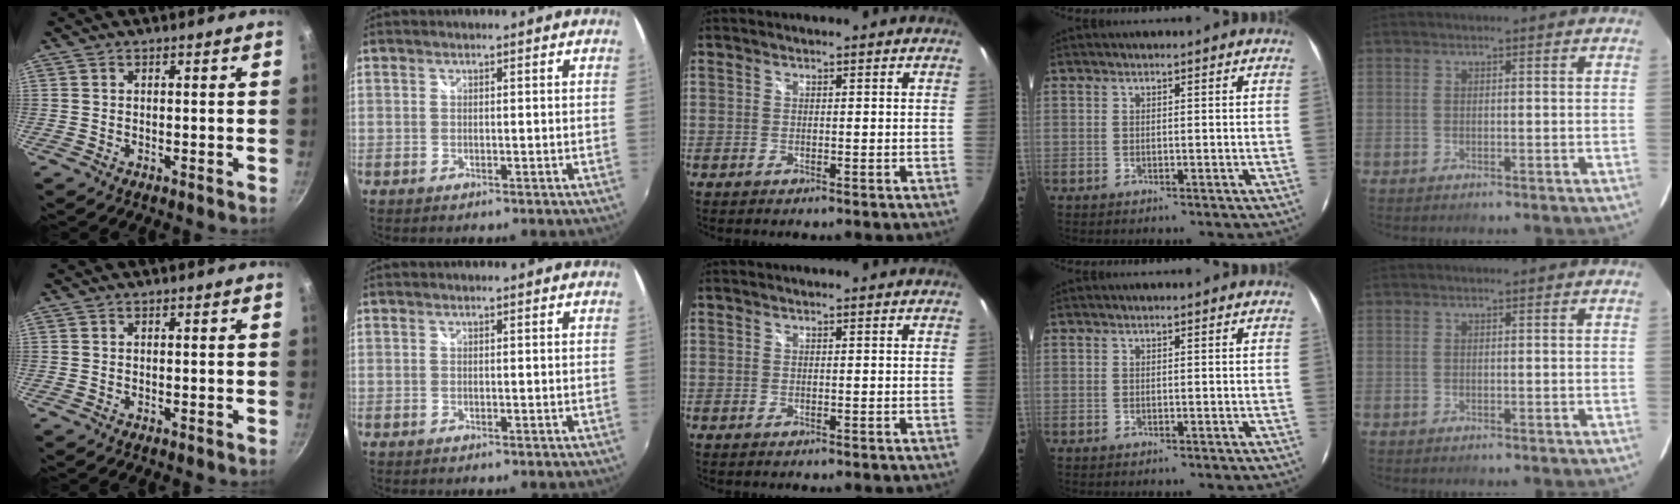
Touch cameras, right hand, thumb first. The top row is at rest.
{}